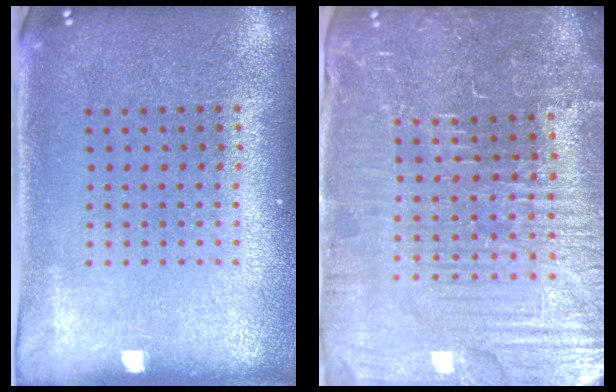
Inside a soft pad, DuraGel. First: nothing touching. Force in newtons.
{"total": 5.7, "press": 5.3, "slide": 2.2}